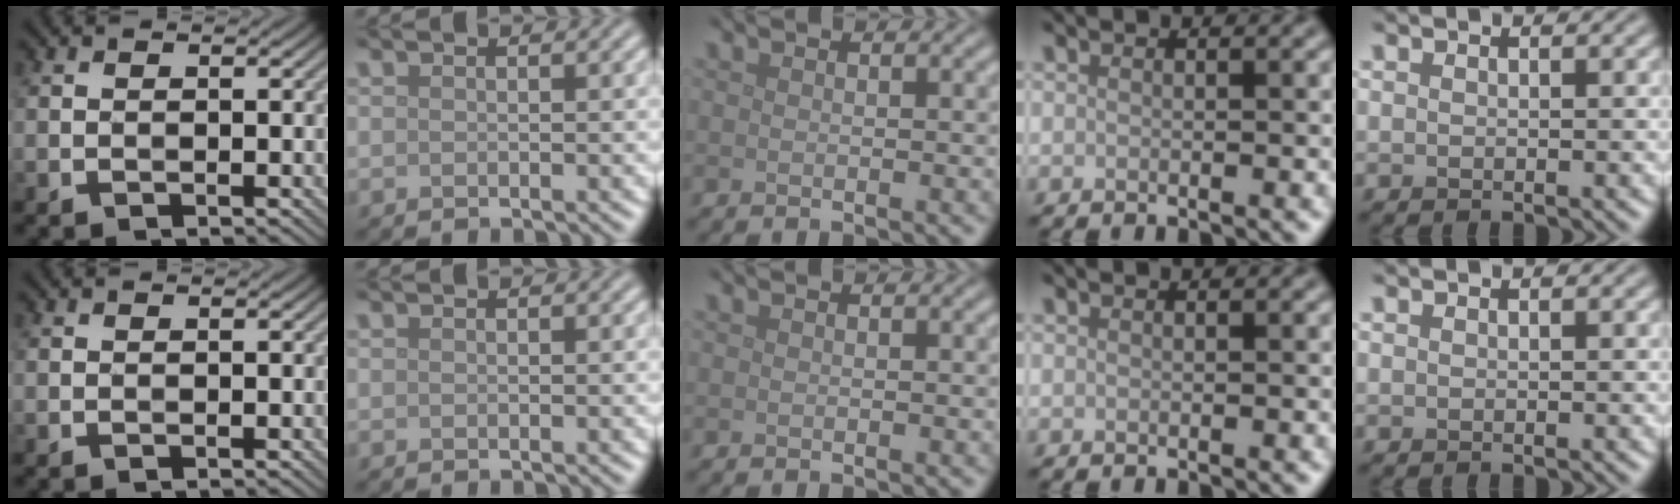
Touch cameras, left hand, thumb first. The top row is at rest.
{}